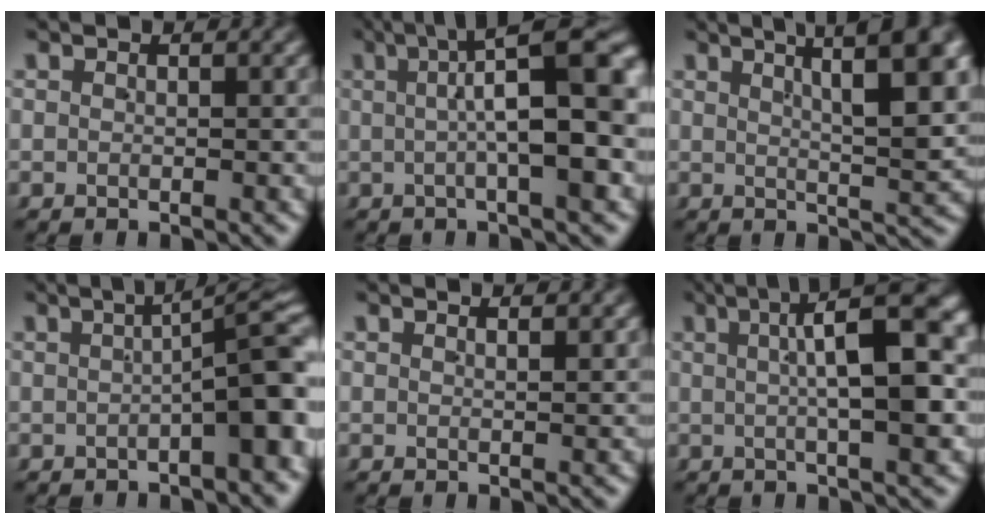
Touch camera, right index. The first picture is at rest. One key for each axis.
{"total": 9.8, "fx": 1.9, "fy": 2.3, "fz": 9.3, "tx": -0.105, "ty": 0.028, "tz": 0.023}
{"total": 7.9, "fx": 4.0, "fy": 1.0, "fz": 6.8, "tx": -0.084, "ty": 0.019, "tz": 0.059}
{"total": 6.0, "fx": -0.7, "fy": 1.2, "fz": 5.9, "tx": -0.060, "ty": 0.015, "tz": -0.012}
{"total": 0.8, "fx": 0.6, "fy": -0.5, "fz": 0.3, "tx": 0.001, "ty": -0.001, "tz": 0.012}
{"total": 10.1, "fx": 2.6, "fy": 2.3, "fz": 9.4, "tx": -0.107, "ty": 0.042, "tz": 0.029}